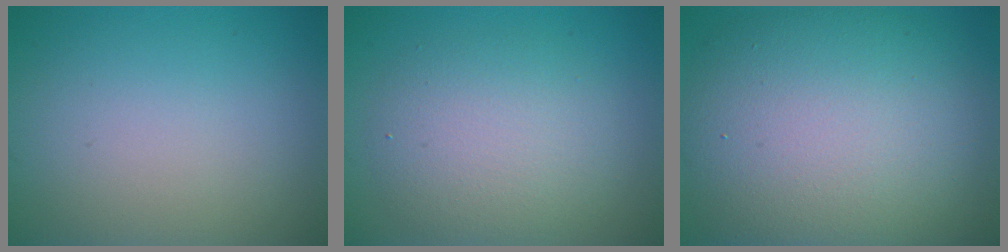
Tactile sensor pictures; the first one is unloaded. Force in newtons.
{"total": 4.9, "press": 4.9, "slide": 0.4}
{"total": 12.9, "press": 12.9, "slide": 0.6}